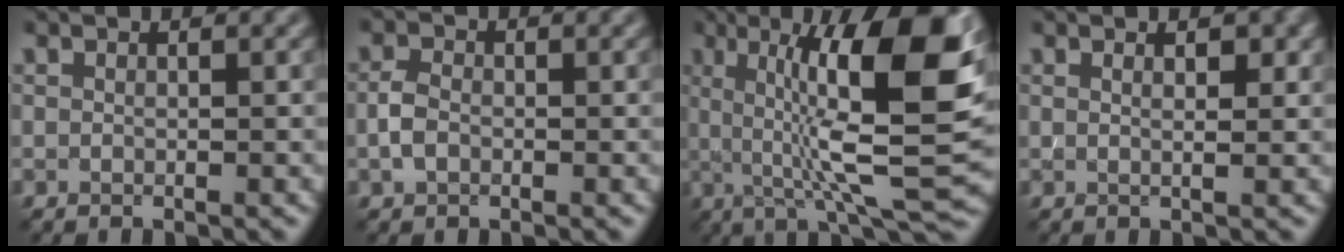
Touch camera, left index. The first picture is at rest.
{"total": 2.0, "force": [-0.6, 1.4, 1.3], "torque": [-0.029, 0.004, -0.018]}
{"total": 13.6, "force": [2.5, 3.1, 13.0], "torque": [-0.199, 0.005, 0.039]}
{"total": 1.6, "force": [0.8, 0.5, 1.3], "torque": [-0.013, 0.000, 0.010]}